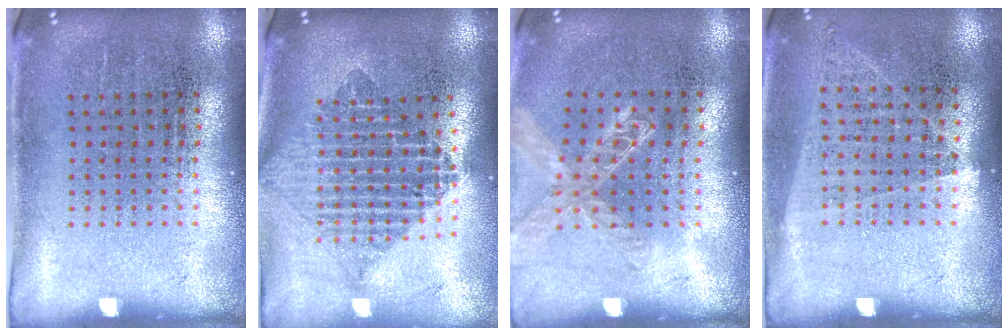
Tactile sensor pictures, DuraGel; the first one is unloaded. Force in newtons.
{"total": 2.1, "press": 1.7, "slide": 1.2}
{"total": 1.4, "press": 1.4, "slide": 0.1}
{"total": 1.0, "press": 0.9, "slide": 0.4}